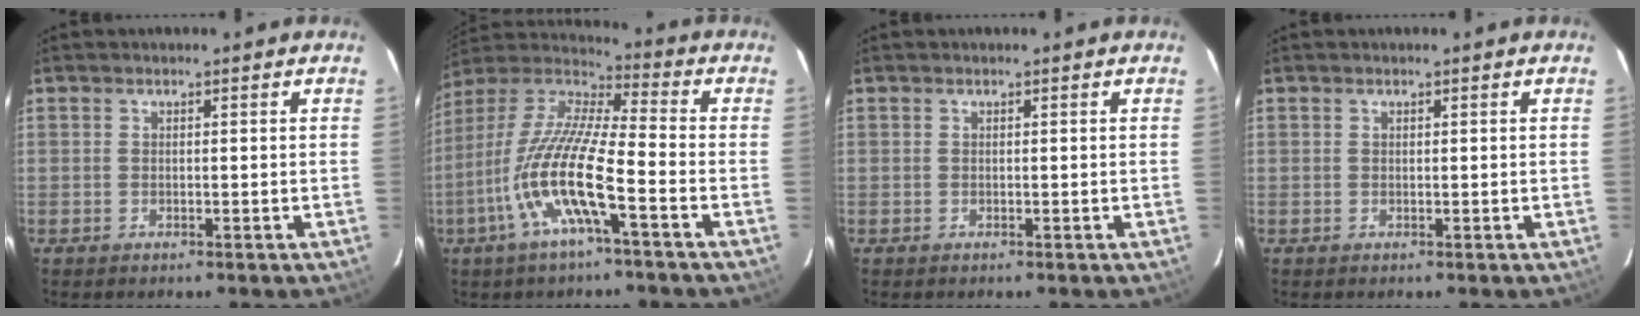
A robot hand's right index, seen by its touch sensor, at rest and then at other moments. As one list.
[{"total": 15.7, "force": [-6.2, 2.3, 14.2], "torque": [-0.282, -0.012, -0.127]}, {"total": 0.0}, {"total": 0.0}]